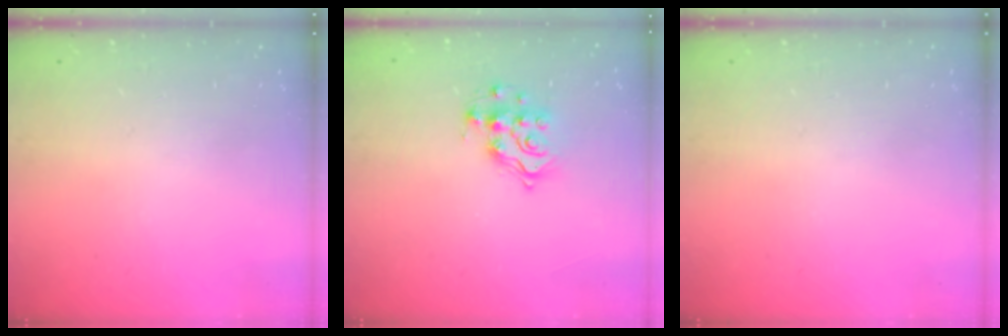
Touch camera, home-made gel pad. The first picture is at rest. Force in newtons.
{"total": 11.0, "press": 11.0, "slide": 0.4}
{"total": 0.0}